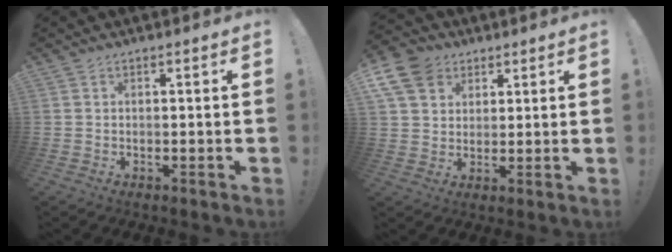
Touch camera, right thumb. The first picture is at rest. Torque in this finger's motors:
{"motor_torque": [0.29, 0.30, 0.30, 0.00, 0.24]}